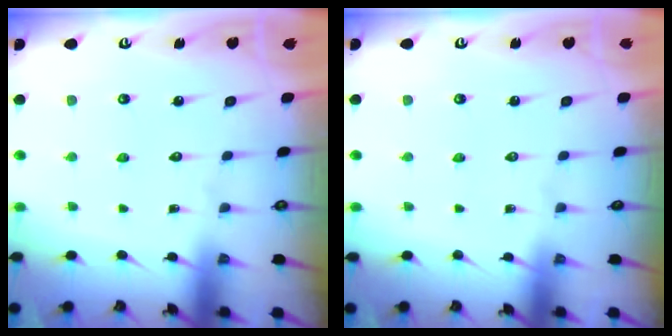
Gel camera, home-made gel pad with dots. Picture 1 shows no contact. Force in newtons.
{"total": 0.0}